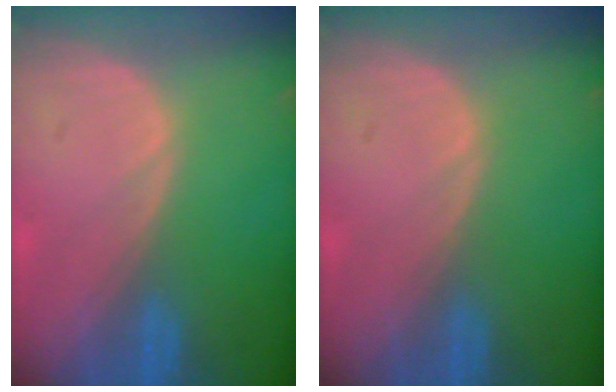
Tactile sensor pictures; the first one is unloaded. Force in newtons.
{"total": 0.0}